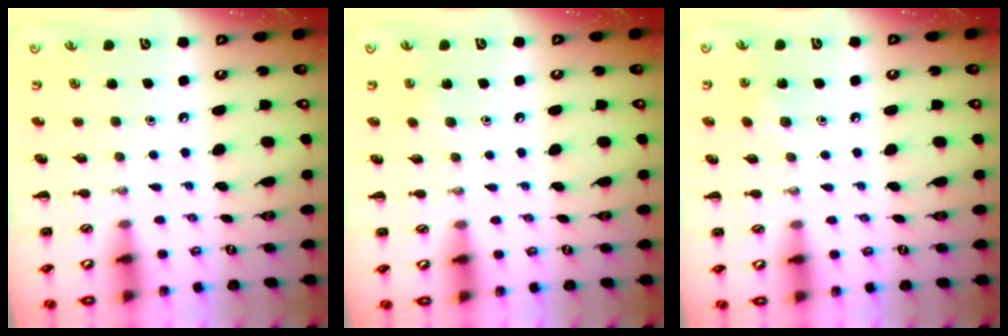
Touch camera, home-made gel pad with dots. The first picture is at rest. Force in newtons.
{"total": 3.5, "press": 3.3, "slide": 1.2}
{"total": 4.7, "press": 4.6, "slide": 1.2}